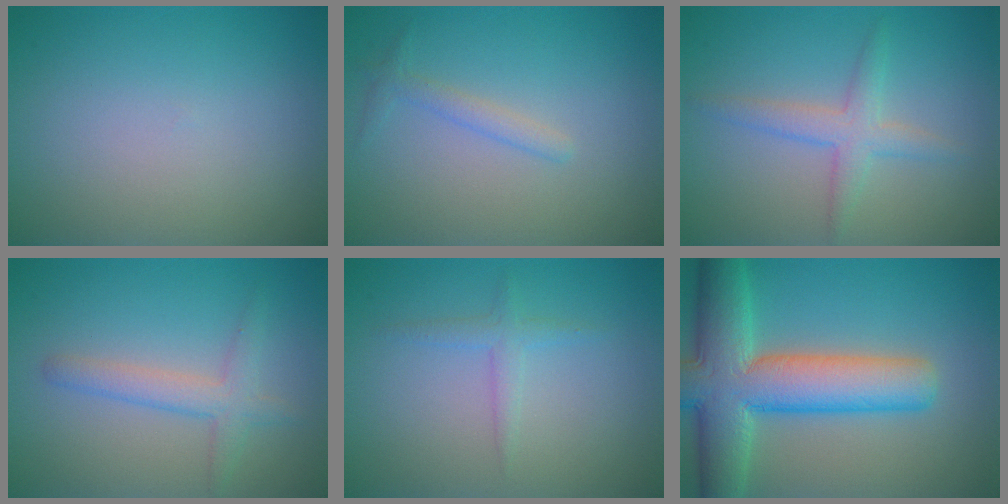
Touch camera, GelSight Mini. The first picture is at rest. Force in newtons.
{"total": 1.4, "press": 1.4, "slide": 0.1}
{"total": 2.7, "press": 2.7, "slide": 0.1}
{"total": 2.7, "press": 2.7, "slide": 0.2}
{"total": 1.4, "press": 1.4, "slide": 0.0}
{"total": 10.5, "press": 10.5, "slide": 0.6}